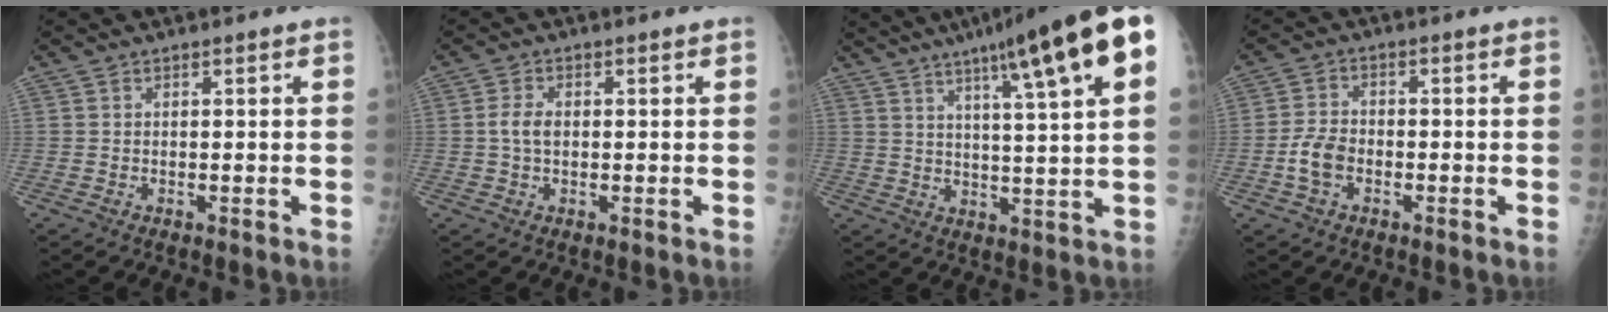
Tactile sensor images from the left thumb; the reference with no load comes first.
{"total": 3.3, "force": [0.1, 2.1, 2.6], "torque": [-0.053, 0.004, 0.000]}
{"total": 17.7, "force": [9.5, 1.4, 14.9], "torque": [-0.207, -0.016, 0.131]}
{"total": 5.3, "force": [-1.8, 3.4, 3.6], "torque": [-0.071, 0.012, -0.038]}